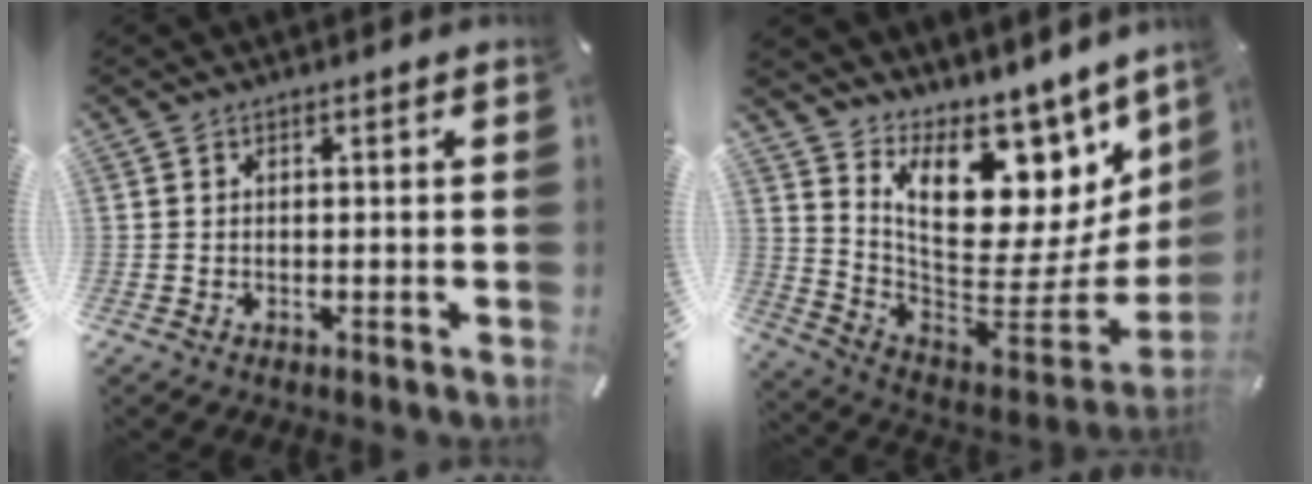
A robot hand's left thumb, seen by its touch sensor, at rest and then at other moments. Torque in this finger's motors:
{"motor_torque": [2.72, -0.03, 1.42, -1.35, 0.44]}